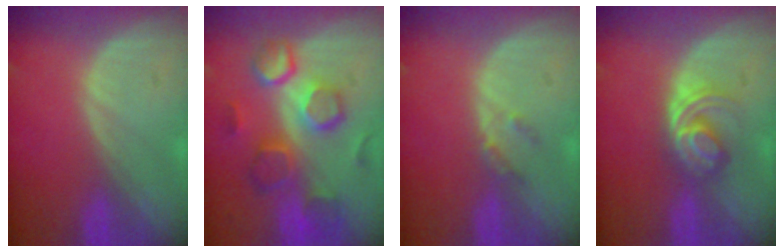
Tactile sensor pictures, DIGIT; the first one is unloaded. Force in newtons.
{"total": 10.0, "press": 9.3, "slide": 3.6}
{"total": 1.8, "press": 1.6, "slide": 0.8}
{"total": 5.9, "press": 5.1, "slide": 3.1}